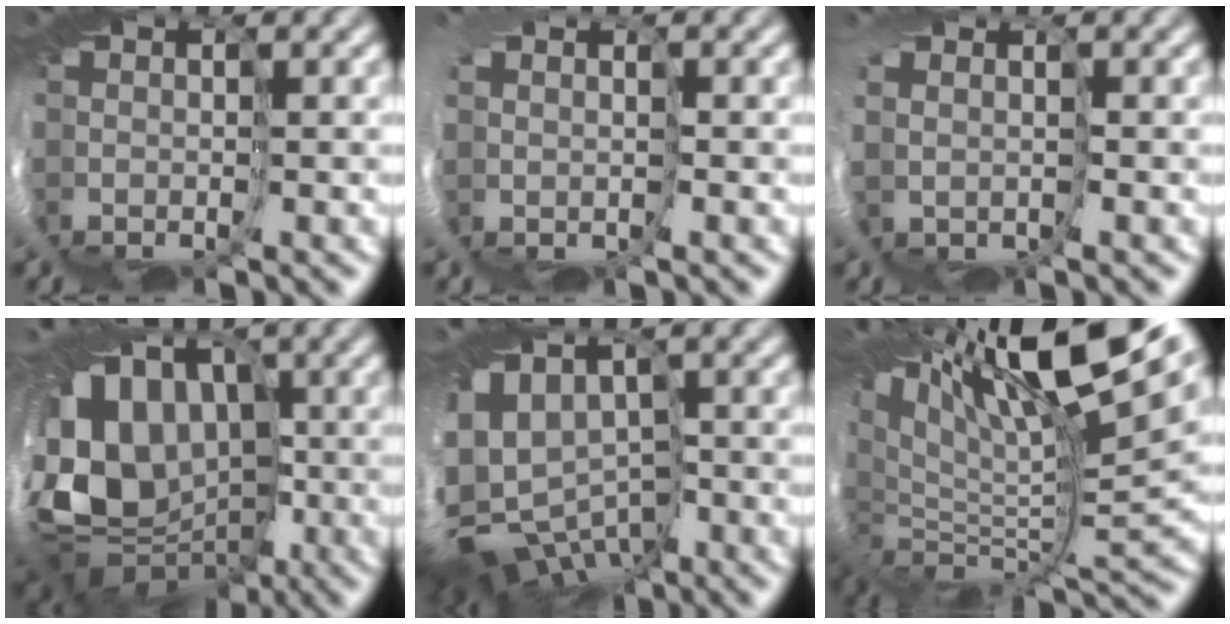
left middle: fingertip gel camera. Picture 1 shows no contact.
{"total": 1.5, "force": [0.5, 1.4, 0.2], "torque": [-0.019, -0.002, 0.018]}
{"total": 1.6, "force": [0.5, 1.4, 0.4], "torque": [-0.016, 0.001, 0.015]}
{"total": 10.7, "force": [-0.6, 9.1, 5.7], "torque": [-0.117, -0.012, -0.004]}
{"total": 10.6, "force": [-4.8, 7.6, 5.7], "torque": [-0.135, -0.025, -0.050]}
{"total": 13.5, "force": [8.2, 4.4, 9.8], "torque": [-0.200, 0.021, 0.152]}